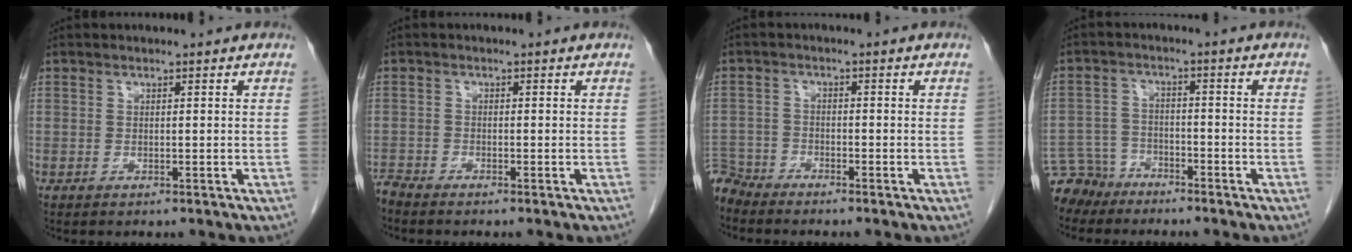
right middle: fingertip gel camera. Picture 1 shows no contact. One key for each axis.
{"total": 1.6, "fx": -1.6, "fy": -0.2, "fz": 0.0, "tx": -0.001, "ty": -0.005, "tz": -0.033}
{"total": 4.4, "fx": -4.3, "fy": 0.8, "fz": -0.6, "tx": 0.018, "ty": -0.006, "tz": -0.085}
{"total": 5.6, "fx": -4.9, "fy": 2.6, "fz": -0.4, "tx": 0.008, "ty": -0.004, "tz": -0.097}